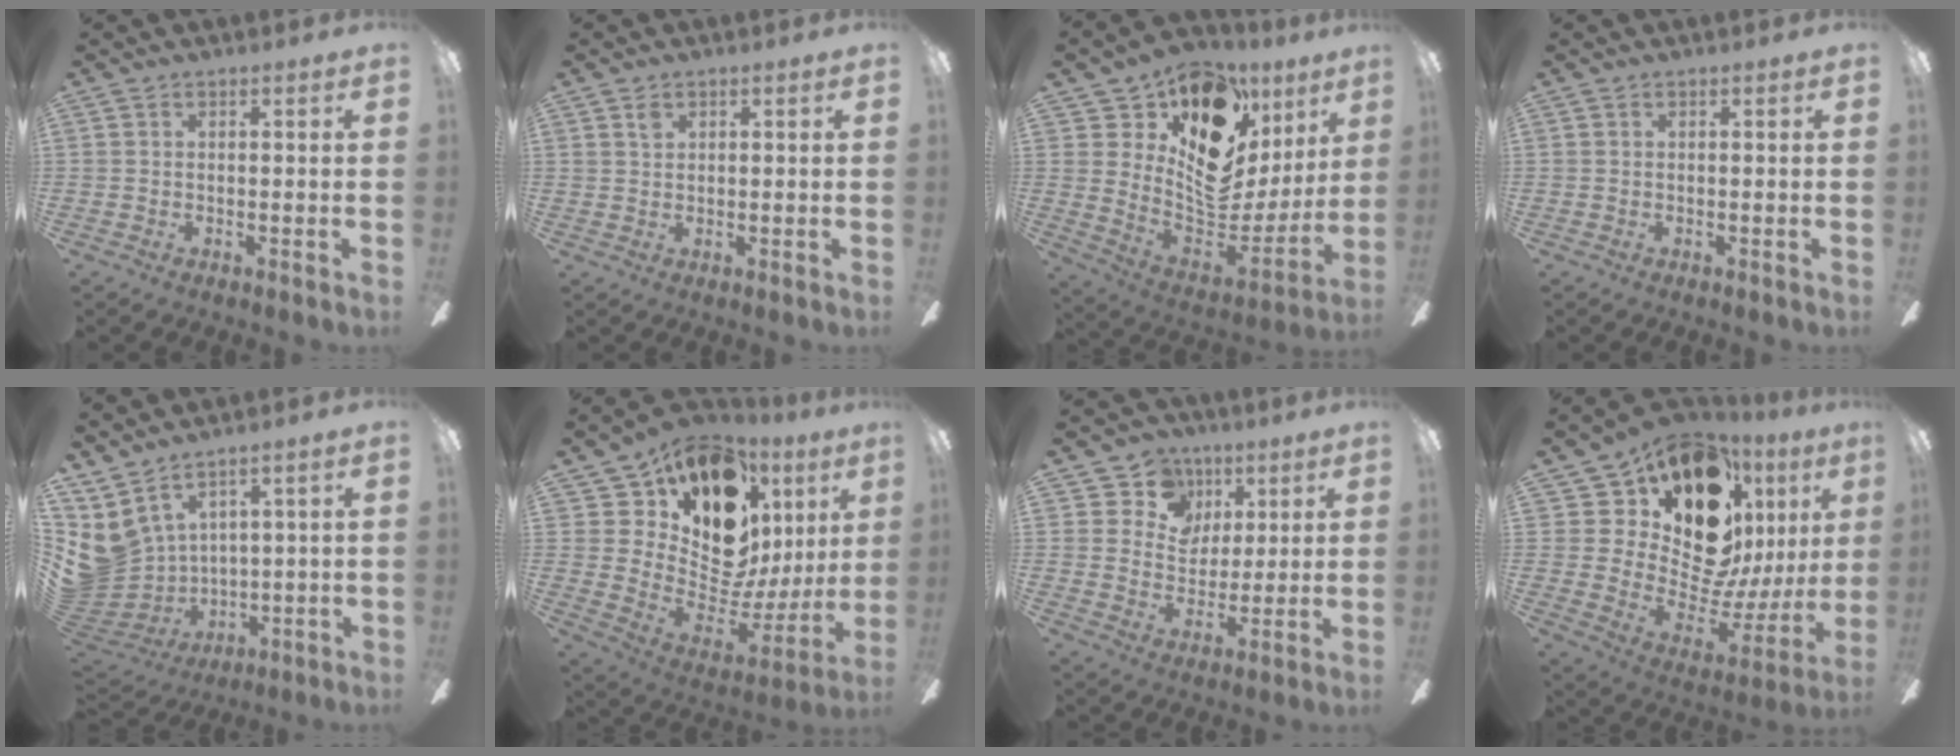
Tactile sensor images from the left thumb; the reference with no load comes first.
{"total": 1.1, "force": [0.9, 0.6, 0.4], "torque": [-0.011, 0.000, 0.017]}
{"total": 17.3, "force": [10.0, 10.6, 9.4], "torque": [-0.161, -0.096, 0.181]}
{"total": 0.0}
{"total": 8.2, "force": [4.9, 6.1, 2.5], "torque": [-0.100, -0.046, 0.102]}
{"total": 19.8, "force": [13.2, 11.5, 9.3], "torque": [-0.176, -0.108, 0.255]}
{"total": 10.4, "force": [5.6, 8.6, 1.6], "torque": [-0.038, -0.032, 0.107]}
{"total": 22.7, "force": [14.1, 12.1, 12.9], "torque": [-0.250, -0.118, 0.266]}